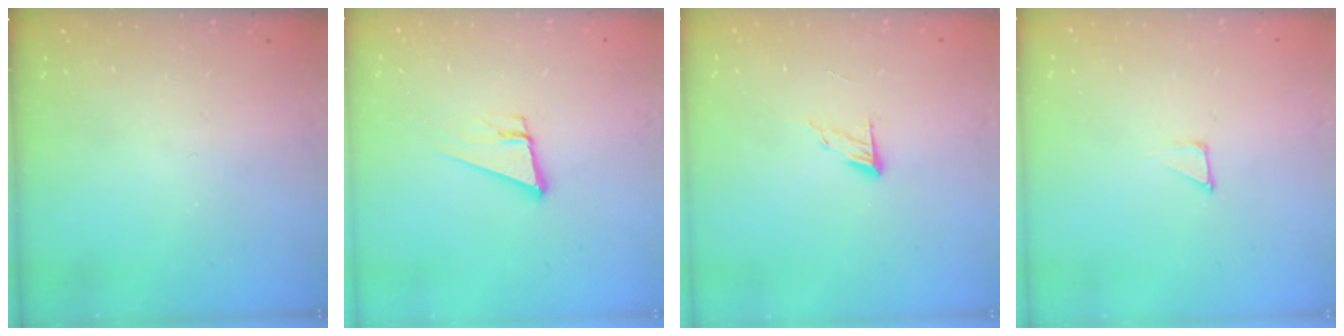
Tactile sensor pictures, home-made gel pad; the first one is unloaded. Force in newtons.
{"total": 9.0, "press": 8.3, "slide": 3.3}
{"total": 6.1, "press": 6.1, "slide": 0.5}
{"total": 1.2, "press": 1.2, "slide": 0.0}